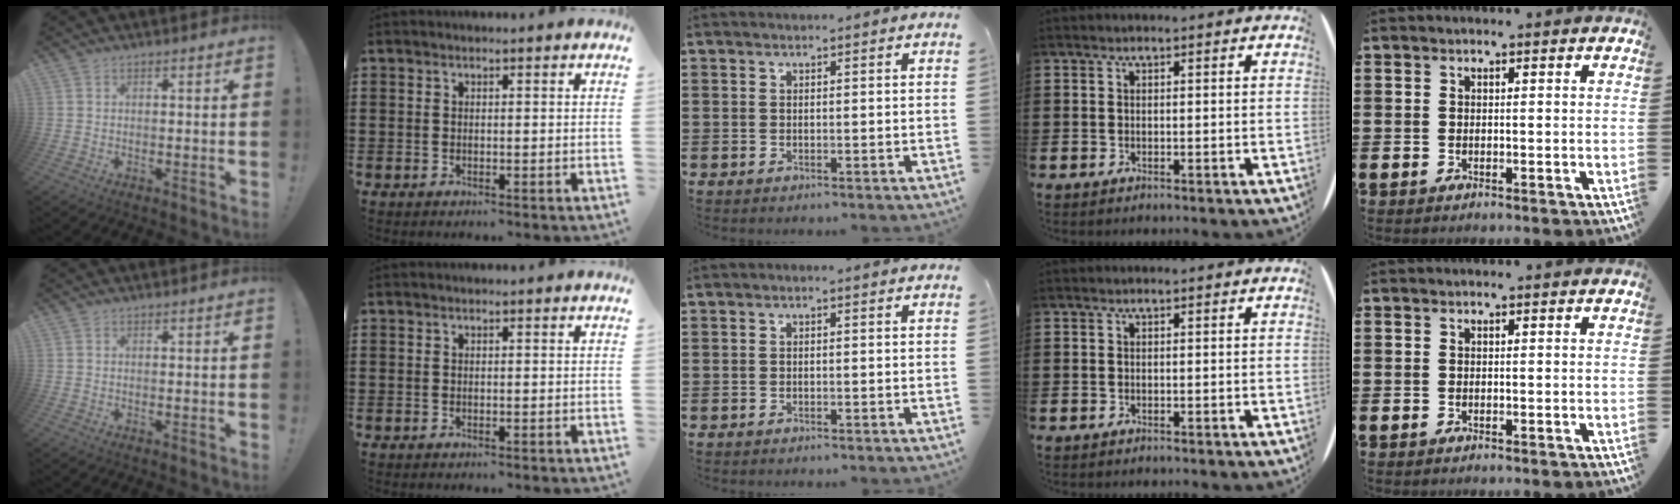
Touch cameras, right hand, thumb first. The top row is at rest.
{}